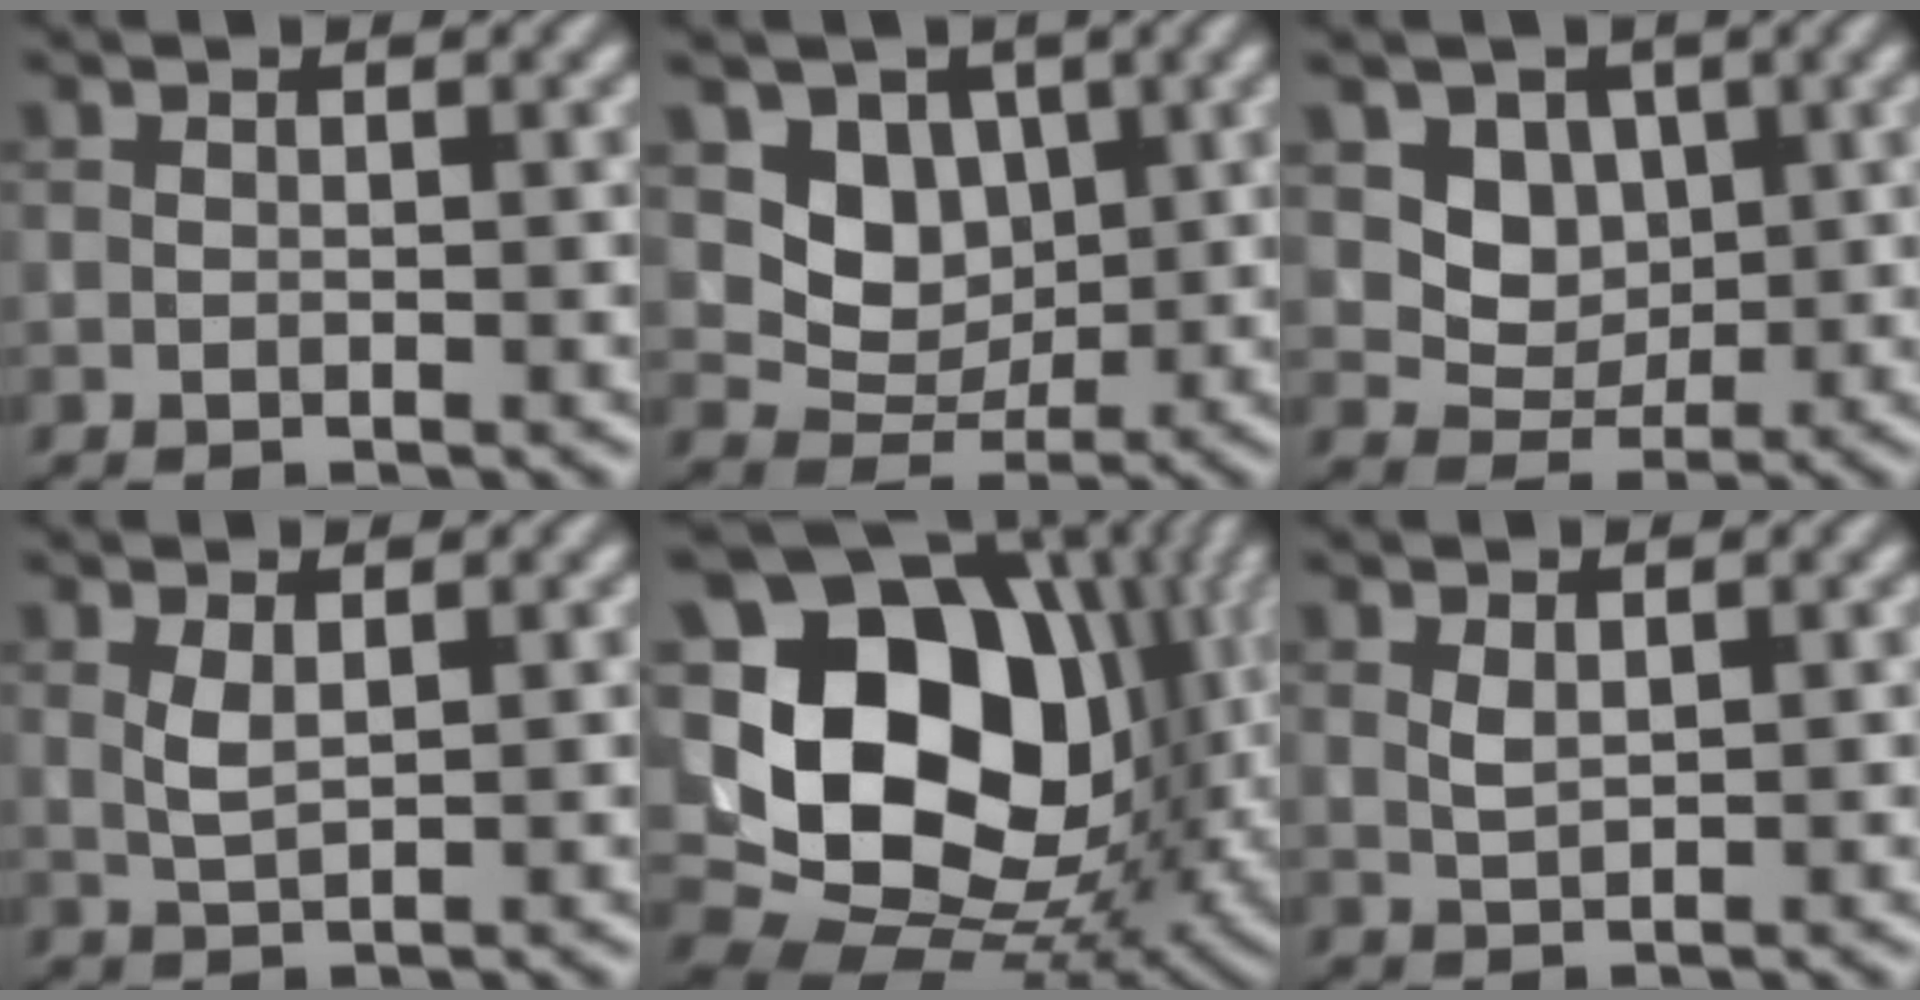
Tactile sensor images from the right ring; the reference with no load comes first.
{"total": 5.1, "force": [1.5, 4.1, 2.6], "torque": [-0.041, -0.010, 0.018]}
{"total": 4.3, "force": [1.4, 3.6, 2.0], "torque": [-0.042, -0.020, 0.029]}
{"total": 1.7, "force": [0.8, 0.6, 1.5], "torque": [-0.035, -0.002, 0.018]}
{"total": 20.9, "force": [3.1, 16.6, 12.2], "torque": [-0.251, 0.018, 0.069]}
{"total": 1.2, "force": [0.7, 0.5, 0.9], "torque": [-0.023, -0.001, 0.017]}